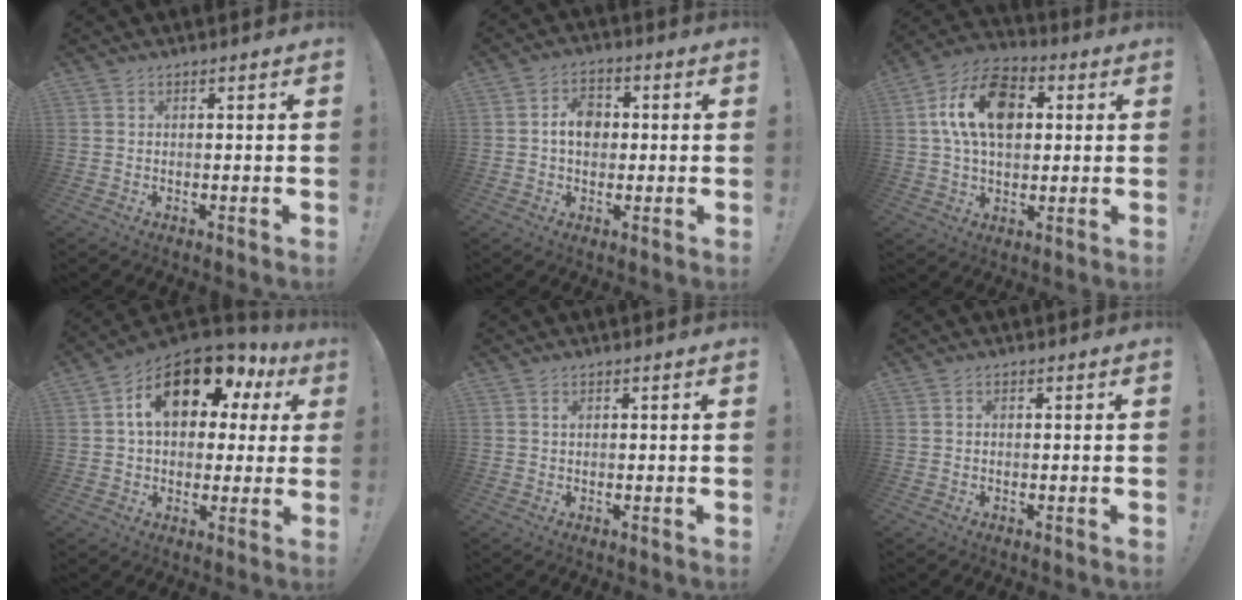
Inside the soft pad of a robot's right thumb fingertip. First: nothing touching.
{"total": 7.3, "force": [0.3, 5.4, 4.9], "torque": [-0.066, 0.006, 0.005]}
{"total": 16.9, "force": [3.8, 11.0, 12.2], "torque": [-0.204, 0.005, 0.071]}
{"total": 17.6, "force": [7.6, 9.8, 12.5], "torque": [-0.195, -0.030, 0.130]}
{"total": 0.6, "force": [0.3, 0.5, 0.3], "torque": [-0.006, 0.000, 0.005]}
{"total": 0.6, "force": [-0.2, 0.4, 0.4], "torque": [-0.012, 0.003, -0.004]}